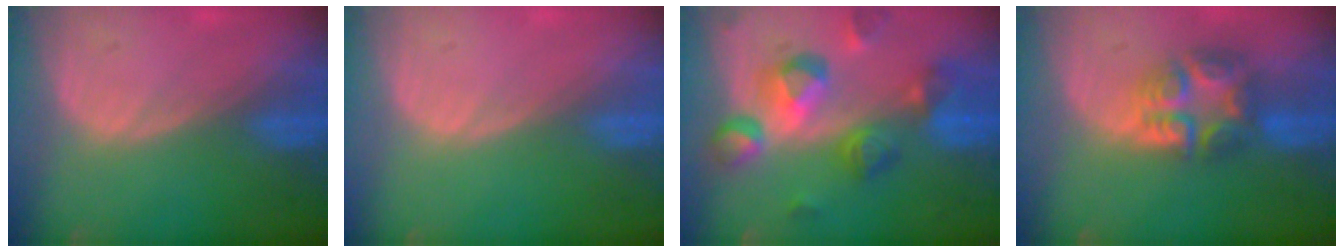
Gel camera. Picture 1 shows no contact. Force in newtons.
{"total": 0.0}
{"total": 10.4, "press": 9.3, "slide": 4.7}
{"total": 7.9, "press": 6.7, "slide": 4.2}